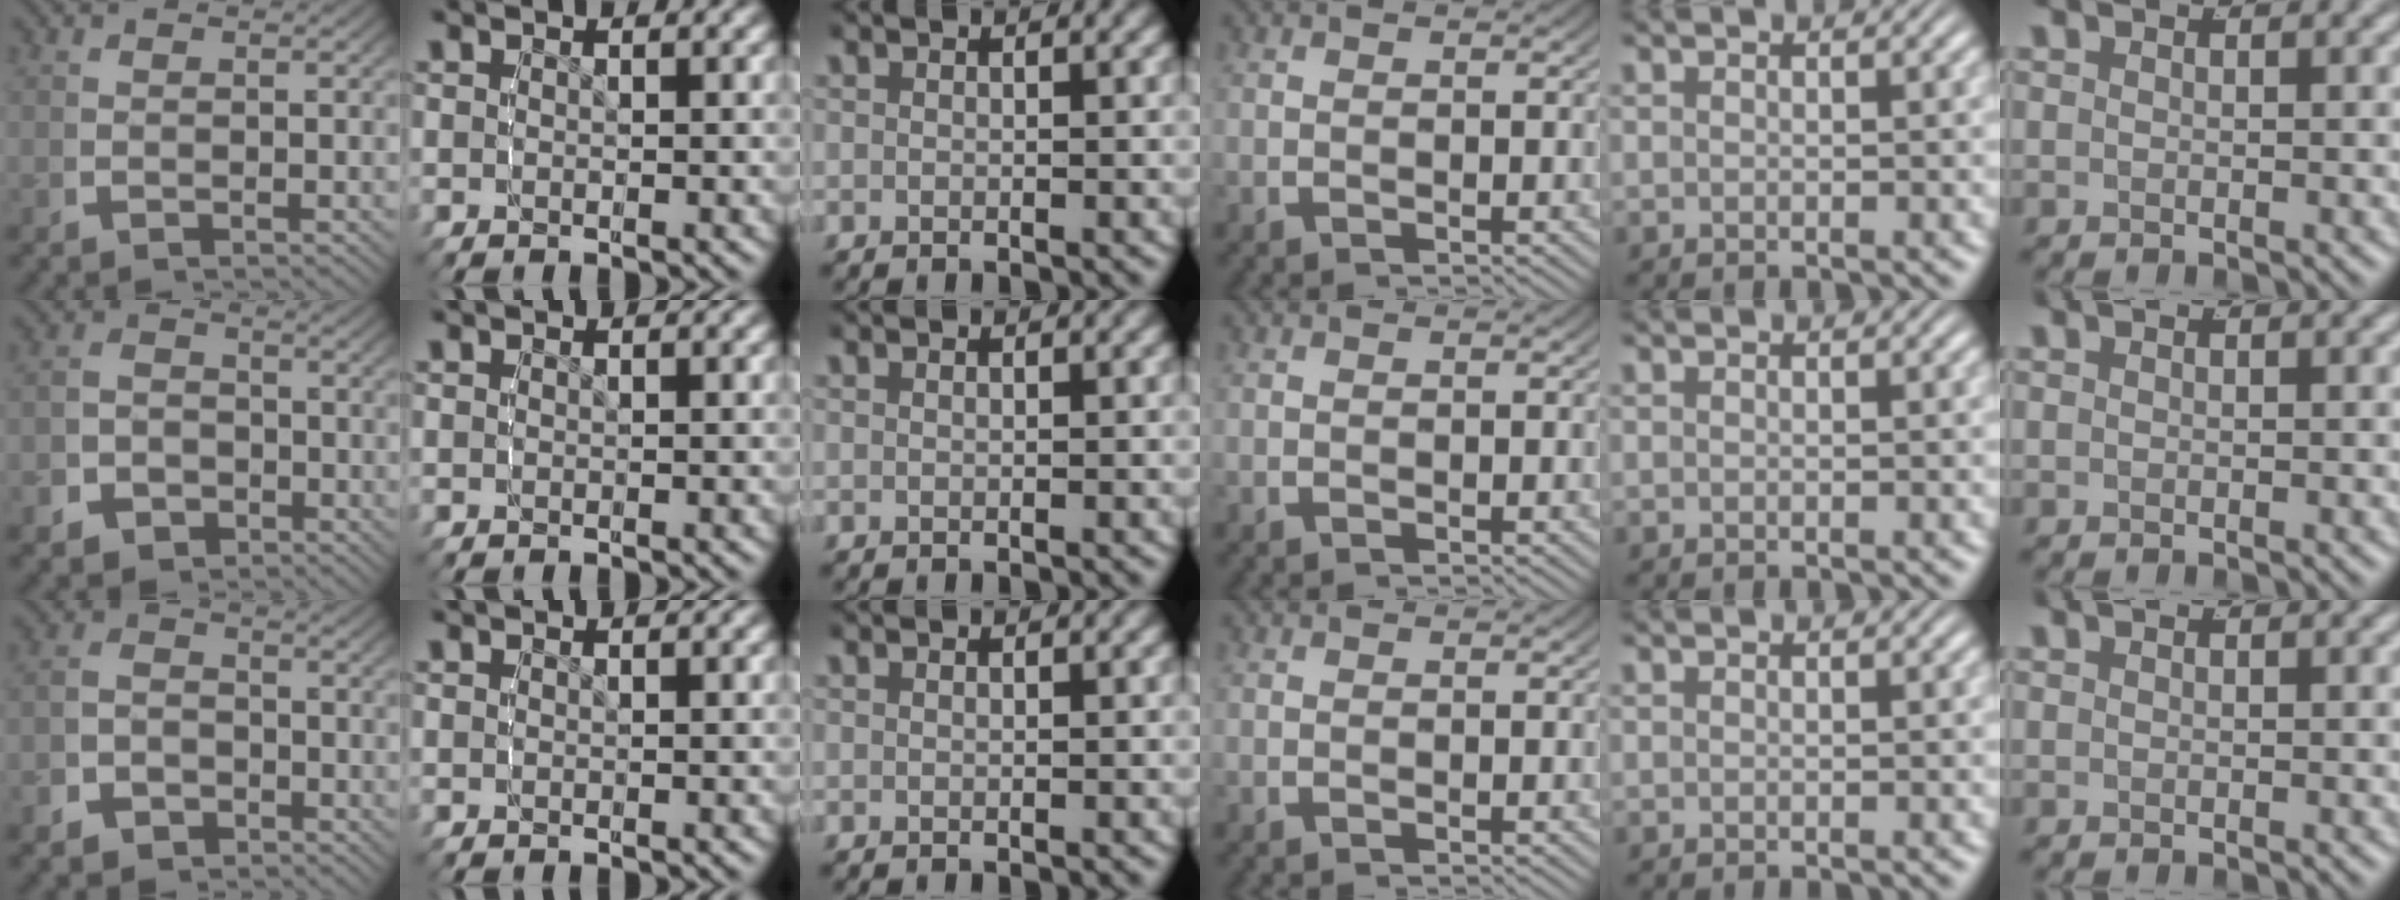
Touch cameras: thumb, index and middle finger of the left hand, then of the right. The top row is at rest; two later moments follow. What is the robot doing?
{"motion": "lift_and_place", "object": "sponge"}